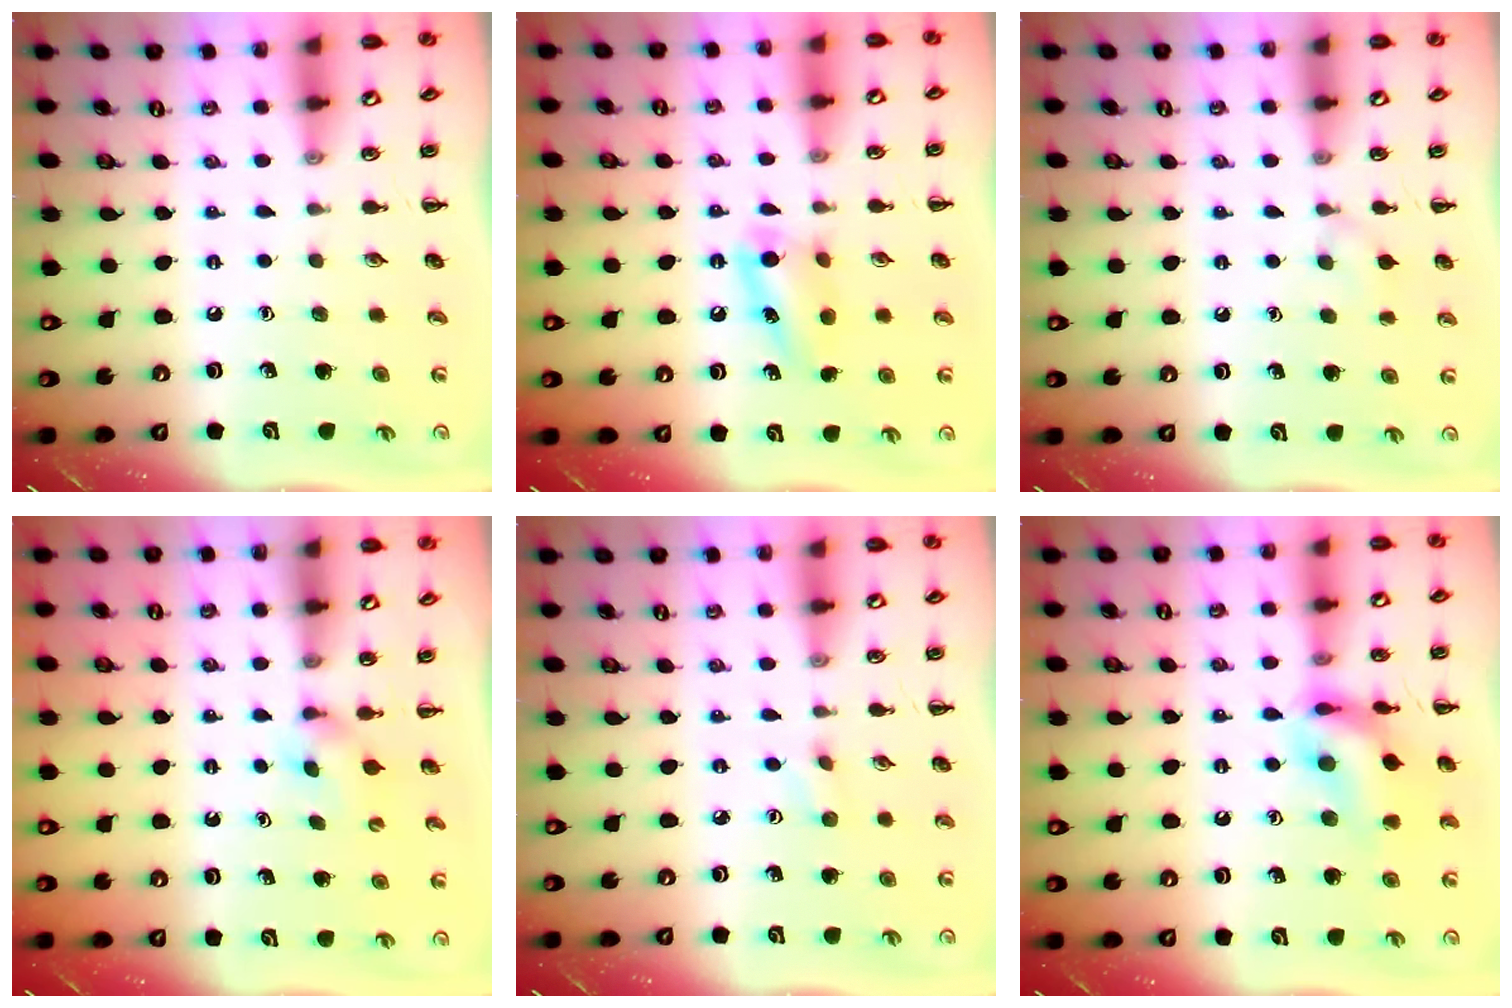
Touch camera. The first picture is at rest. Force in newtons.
{"total": 5.9, "press": 5.8, "slide": 1.2}
{"total": 5.6, "press": 5.4, "slide": 1.7}
{"total": 3.0, "press": 2.8, "slide": 0.9}
{"total": 2.3, "press": 2.2, "slide": 0.8}
{"total": 14.0, "press": 13.9, "slide": 1.5}